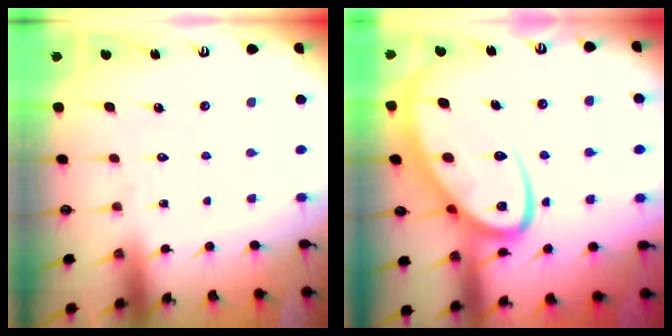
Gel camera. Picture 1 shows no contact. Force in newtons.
{"total": 19.4, "press": 19.4, "slide": 1.7}